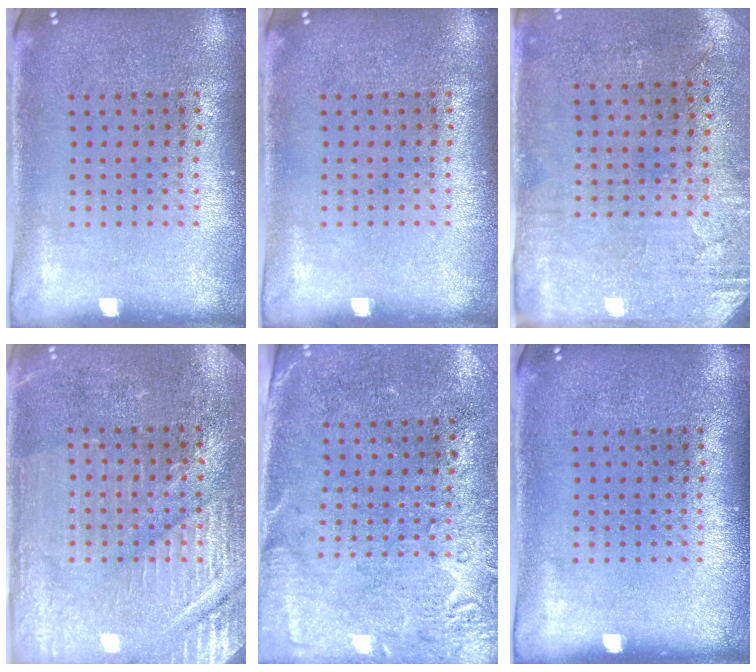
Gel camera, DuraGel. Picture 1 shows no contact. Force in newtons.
{"total": 0.0}
{"total": 2.8, "press": 2.4, "slide": 1.6}
{"total": 3.4, "press": 3.4, "slide": 0.7}
{"total": 2.7, "press": 2.3, "slide": 1.4}
{"total": 0.0}